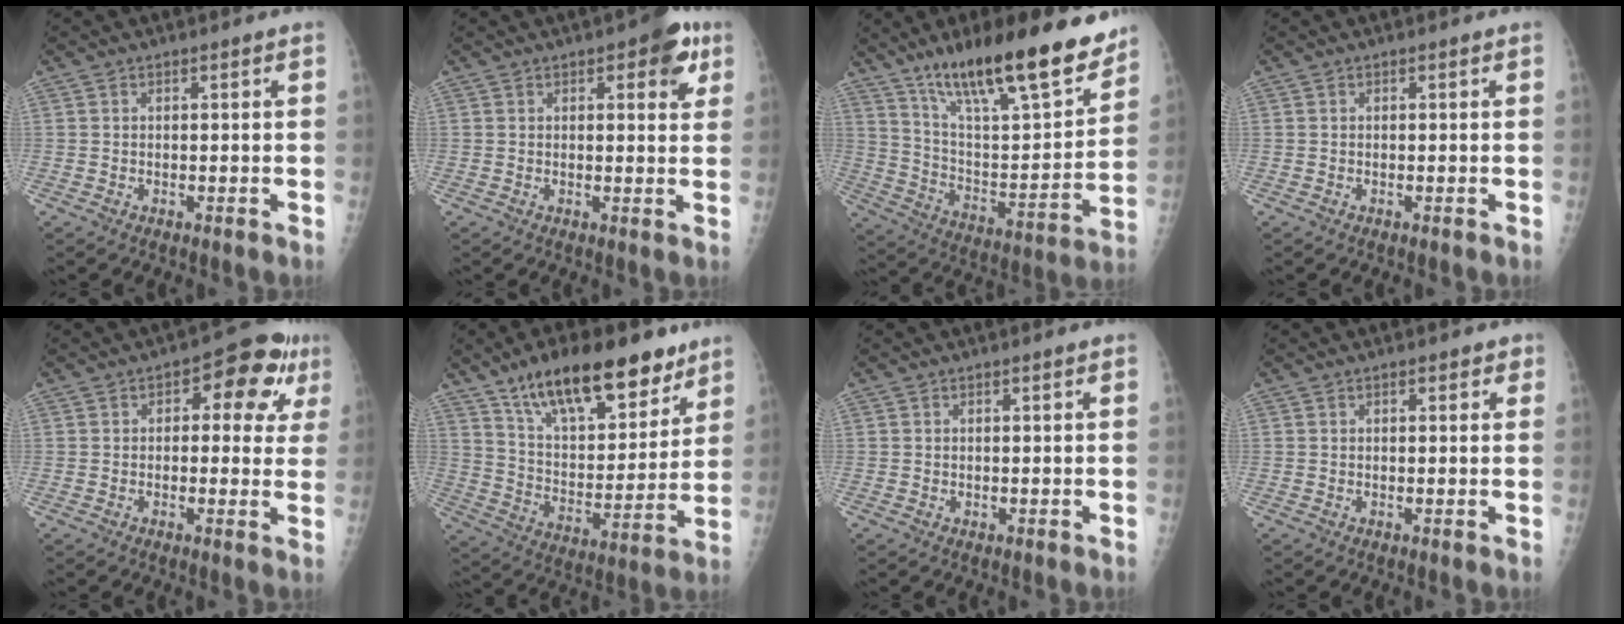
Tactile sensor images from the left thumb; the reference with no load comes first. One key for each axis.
{"total": 6.6, "fx": 3.1, "fy": 2.7, "fz": 5.2, "tx": -0.037, "ty": -0.006, "tz": 0.029}
{"total": 25.7, "fx": 18.0, "fy": 6.2, "fz": 17.3, "tx": -0.248, "ty": -0.070, "tz": 0.302}
{"total": 0.0}
{"total": 10.2, "fx": 3.3, "fy": 5.6, "fz": 7.8, "tx": -0.050, "ty": 0.014, "tz": 0.033}
{"total": 22.5, "fx": 15.0, "fy": 9.3, "fz": 14.0, "tx": -0.182, "ty": -0.055, "tz": 0.253}
{"total": 0.0}
{"total": 1.9, "fx": 1.0, "fy": 1.0, "fz": 1.2, "tx": -0.004, "ty": -0.001, "tz": 0.011}